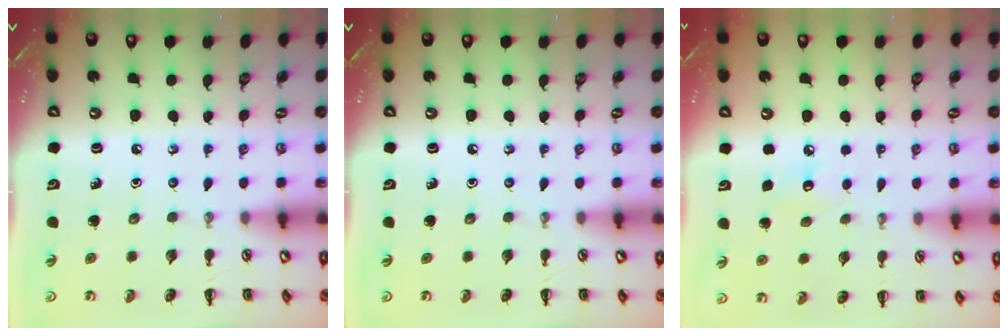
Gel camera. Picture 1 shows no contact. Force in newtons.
{"total": 0.0}
{"total": 5.6, "press": 5.4, "slide": 1.4}